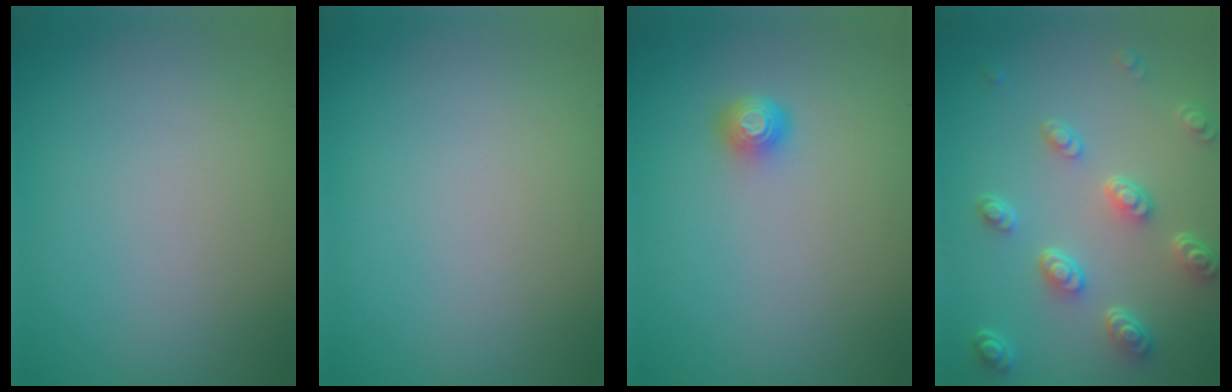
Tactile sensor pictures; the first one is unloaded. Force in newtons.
{"total": 0.0}
{"total": 1.7, "press": 1.3, "slide": 1.2}
{"total": 4.7, "press": 3.5, "slide": 3.2}